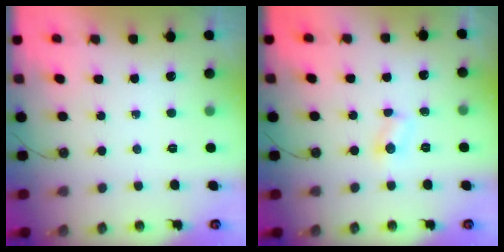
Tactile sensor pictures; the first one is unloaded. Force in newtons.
{"total": 2.5, "press": 2.5, "slide": 0.3}